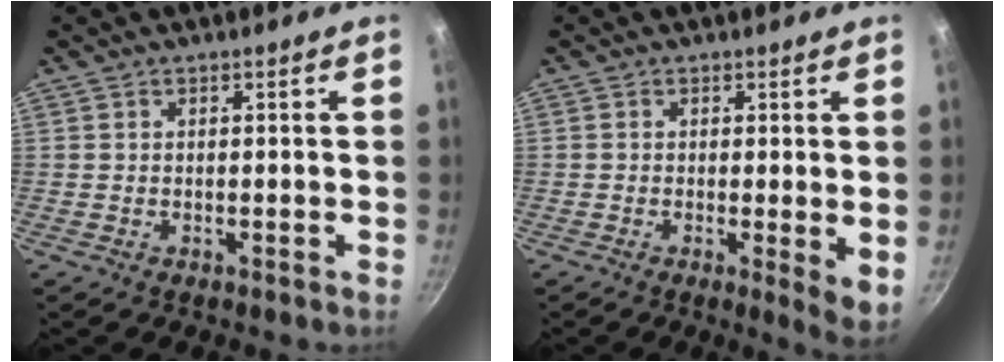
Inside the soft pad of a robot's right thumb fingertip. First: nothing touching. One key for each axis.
{"total": 4.9, "fx": -0.1, "fy": 1.2, "fz": 4.8, "tx": -0.059, "ty": -0.021, "tz": -0.003}